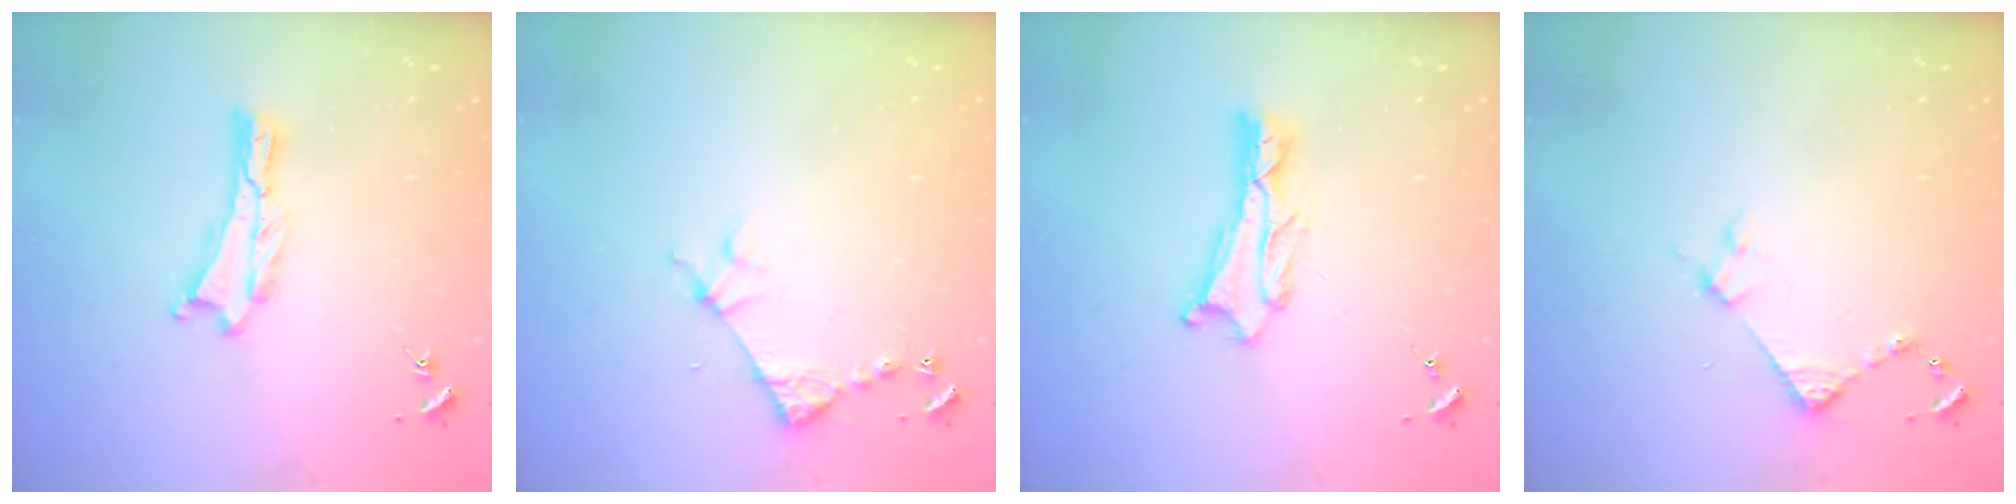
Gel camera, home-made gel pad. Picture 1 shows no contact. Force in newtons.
{"total": 3.8, "press": 3.8, "slide": 0.4}
{"total": 1.2, "press": 1.2, "slide": 0.2}
{"total": 3.5, "press": 3.5, "slide": 0.3}